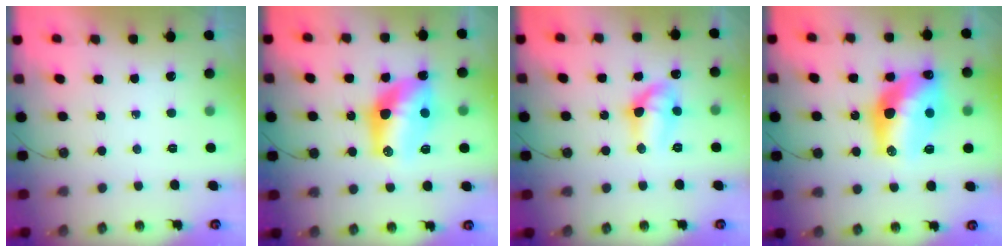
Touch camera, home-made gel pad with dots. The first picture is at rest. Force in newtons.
{"total": 13.5, "press": 13.5, "slide": 1.0}
{"total": 10.6, "press": 10.6, "slide": 0.8}
{"total": 17.9, "press": 17.9, "slide": 1.0}